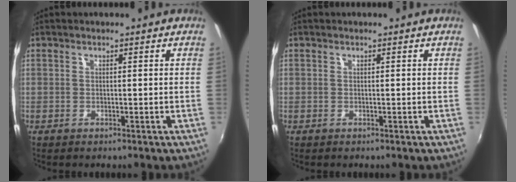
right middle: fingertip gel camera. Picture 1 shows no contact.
{"total": 0.0}